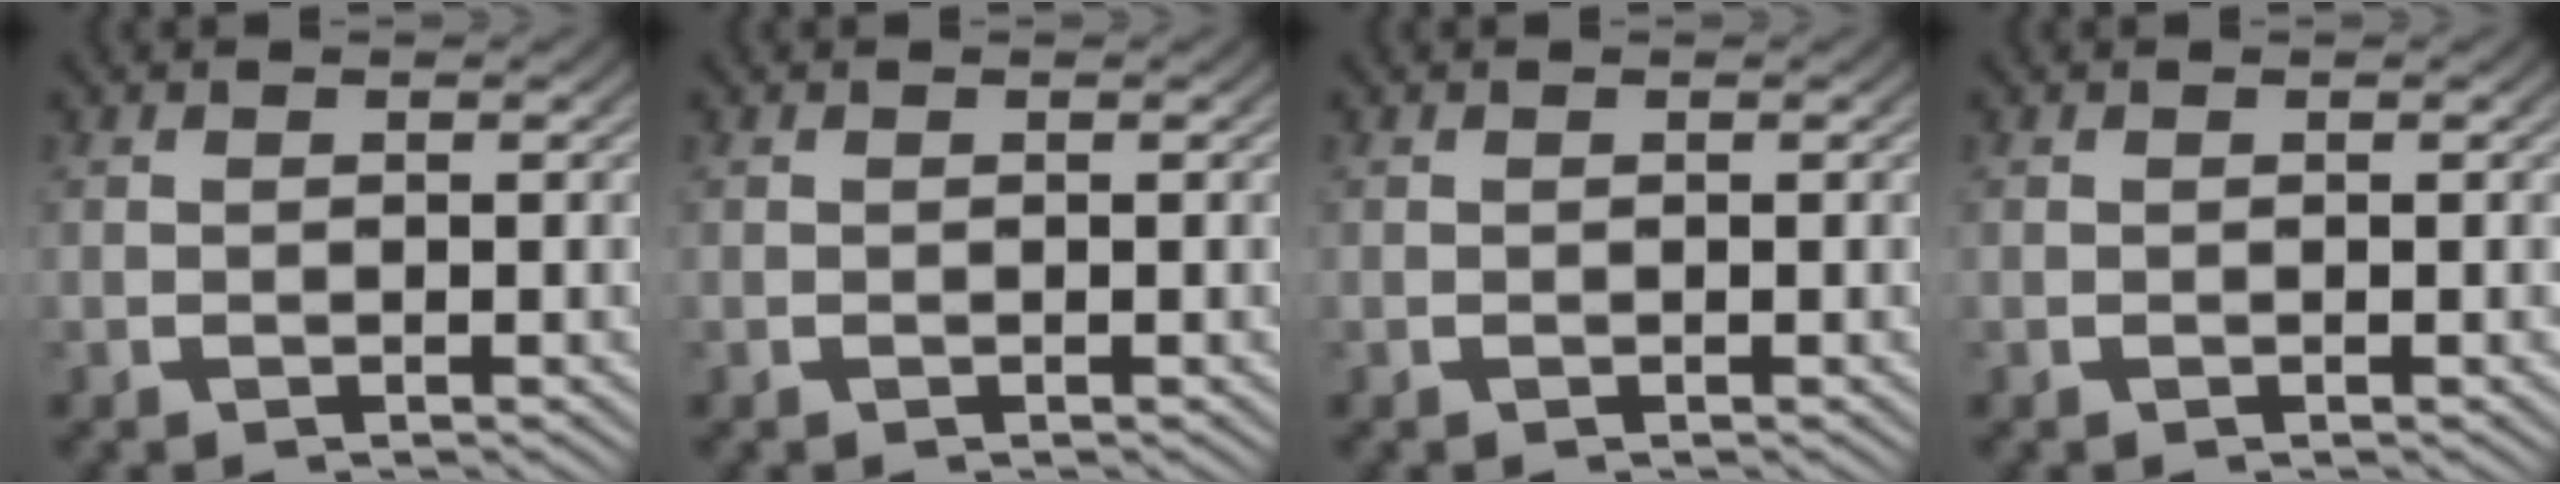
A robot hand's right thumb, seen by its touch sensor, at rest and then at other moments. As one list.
[{"total": 0.0}, {"total": 0.0}, {"total": 0.0}]